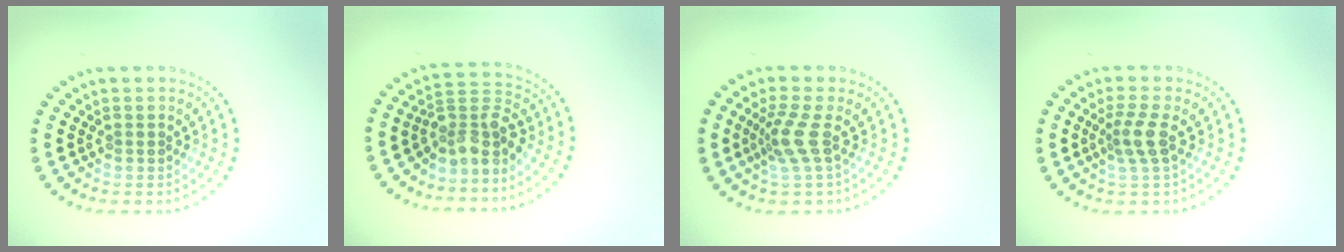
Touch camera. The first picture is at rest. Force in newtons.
{"total": 3.6, "press": 2.9, "slide": 2.2}
{"total": 2.6, "press": 1.8, "slide": 1.9}
{"total": 2.5, "press": 1.9, "slide": 1.5}